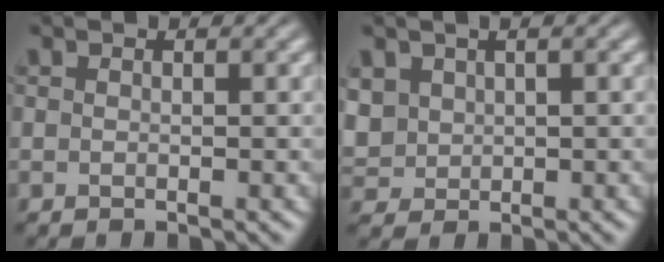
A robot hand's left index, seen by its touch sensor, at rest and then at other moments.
{"total": 2.3, "force": [1.1, 1.7, 1.2], "torque": [-0.043, 0.011, 0.037]}